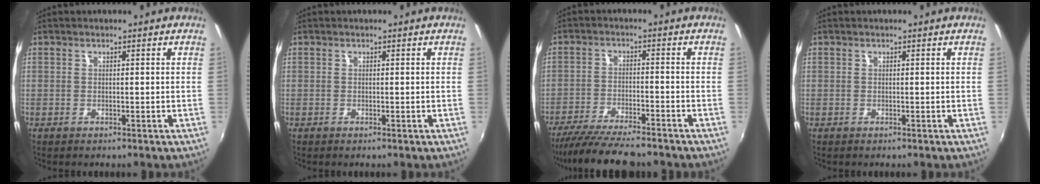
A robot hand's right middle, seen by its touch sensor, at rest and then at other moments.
{"total": 0.0}
{"total": 12.6, "force": [-11.1, 1.7, 5.9], "torque": [-0.130, -0.026, -0.183]}
{"total": 0.0}